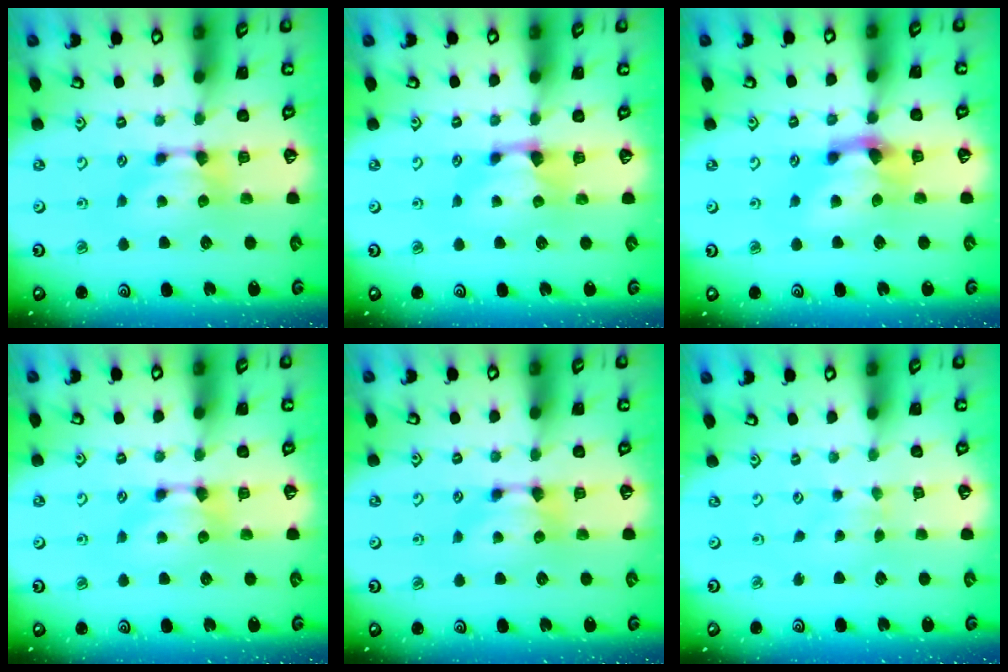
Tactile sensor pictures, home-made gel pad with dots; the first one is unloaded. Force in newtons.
{"total": 0.6, "press": 0.1, "slide": 0.6}
{"total": 3.0, "press": 2.4, "slide": 1.8}
{"total": 0.0}
{"total": 0.0}
{"total": 2.0, "press": 2.0, "slide": 0.1}